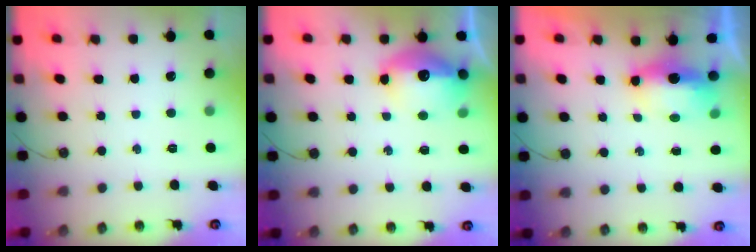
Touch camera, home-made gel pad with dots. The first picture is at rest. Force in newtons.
{"total": 14.4, "press": 14.3, "slide": 1.5}
{"total": 12.9, "press": 8.4, "slide": 9.7}